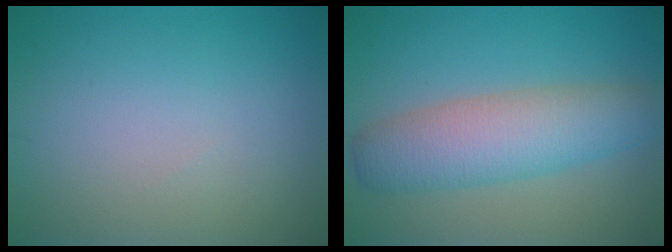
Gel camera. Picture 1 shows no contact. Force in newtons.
{"total": 6.1, "press": 6.1, "slide": 0.4}